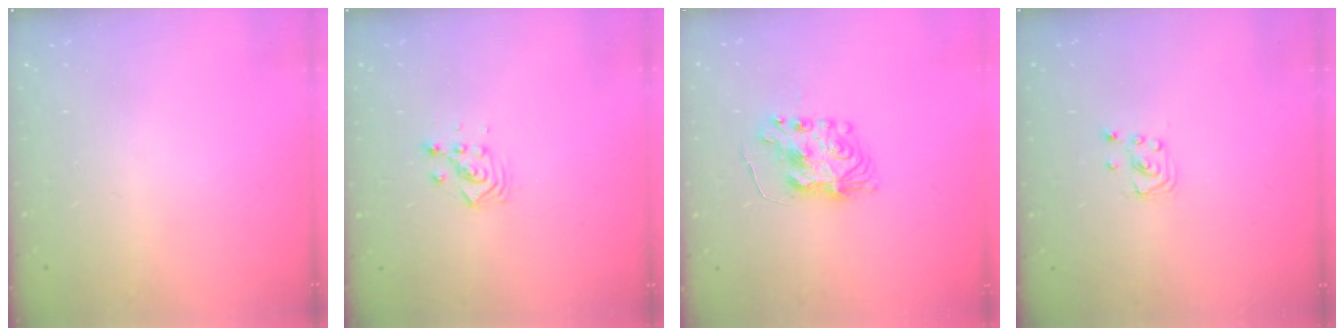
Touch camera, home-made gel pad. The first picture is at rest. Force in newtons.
{"total": 3.5, "press": 3.5, "slide": 0.2}
{"total": 8.8, "press": 8.8, "slide": 0.6}
{"total": 2.0, "press": 2.0, "slide": 0.2}